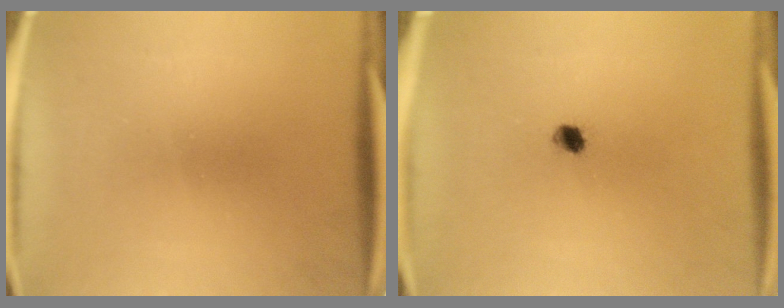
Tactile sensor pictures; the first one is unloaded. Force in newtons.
{"total": 2.1}